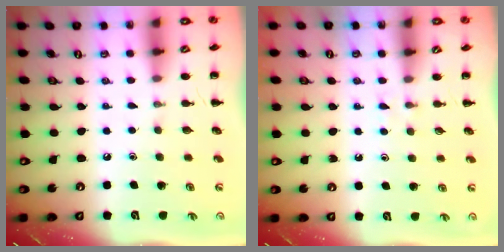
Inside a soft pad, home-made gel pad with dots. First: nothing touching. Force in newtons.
{"total": 2.1, "press": 1.8, "slide": 0.9}